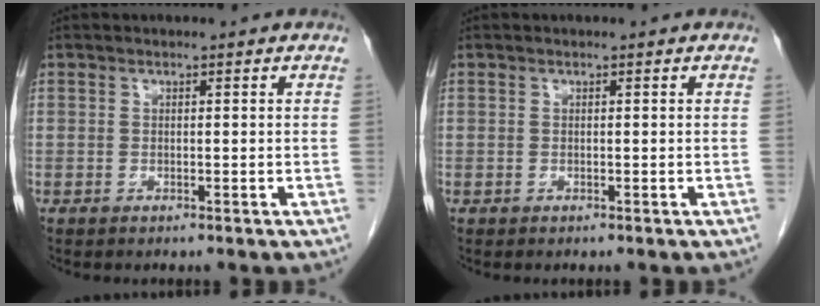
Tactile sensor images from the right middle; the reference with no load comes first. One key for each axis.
{"total": 0.0}